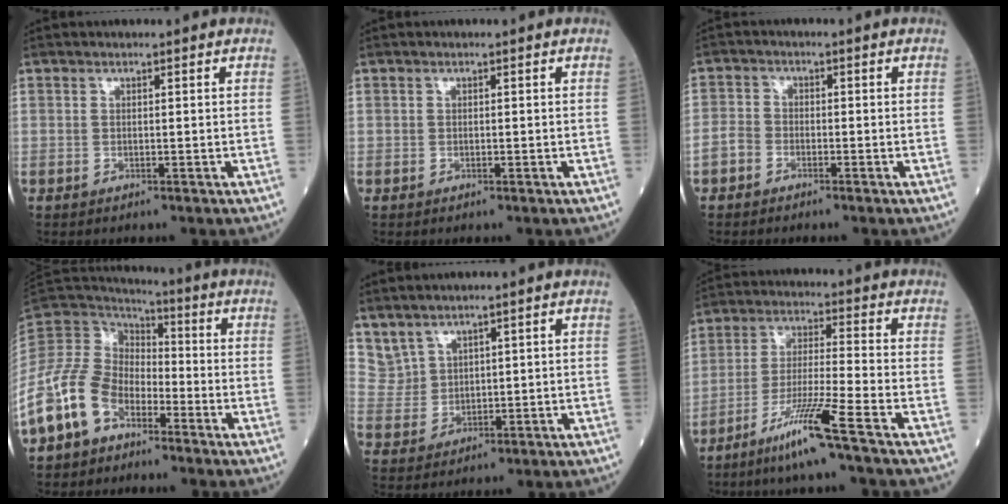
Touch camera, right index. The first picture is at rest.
{"total": 0.0}
{"total": 2.6, "force": [-1.6, 1.8, 0.9], "torque": [-0.016, 0.007, -0.036]}
{"total": 15.9, "force": [-9.0, 10.3, 8.1], "torque": [-0.202, 0.023, -0.179]}
{"total": 4.8, "force": [4.0, 2.7, 0.4], "torque": [-0.018, 0.009, 0.103]}
{"total": 9.4, "force": [-6.1, -1.4, 7.0], "torque": [-0.134, -0.027, -0.122]}